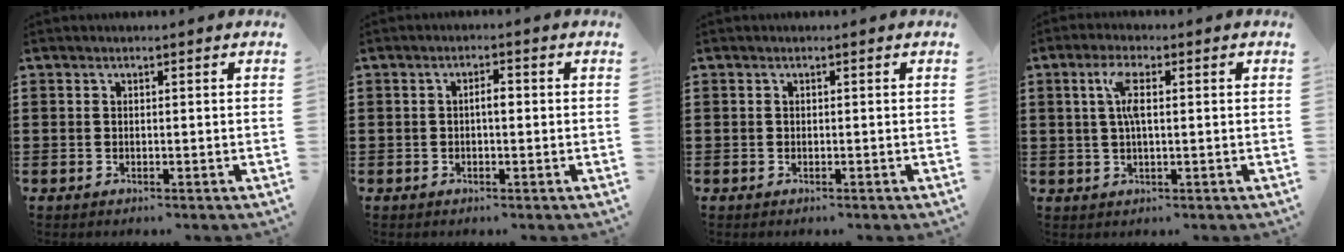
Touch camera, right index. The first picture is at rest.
{"total": 1.9, "force": [-0.2, 0.6, 1.8], "torque": [-0.034, 0.002, -0.005]}
{"total": 0.0}
{"total": 4.9, "force": [1.0, 1.4, 4.6], "torque": [-0.100, 0.005, 0.013]}